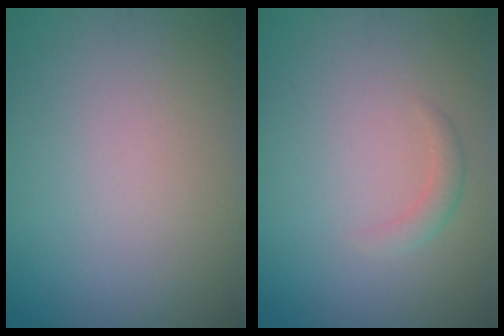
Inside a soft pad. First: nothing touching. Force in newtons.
{"total": 1.2, "press": 1.2, "slide": 0.1}